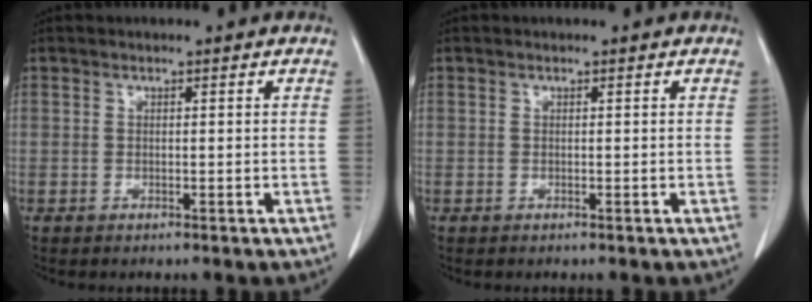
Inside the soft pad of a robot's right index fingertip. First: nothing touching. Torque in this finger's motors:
{"motor_torque": [0.00, 0.00, 0.00, 0.00]}